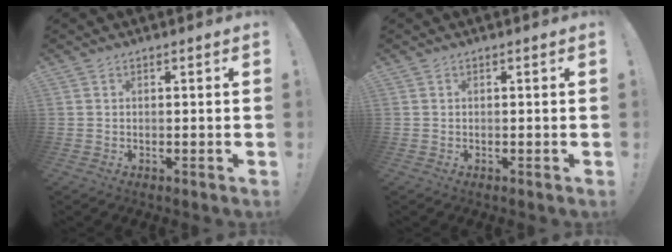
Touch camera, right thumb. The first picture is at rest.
{"total": 0.0}